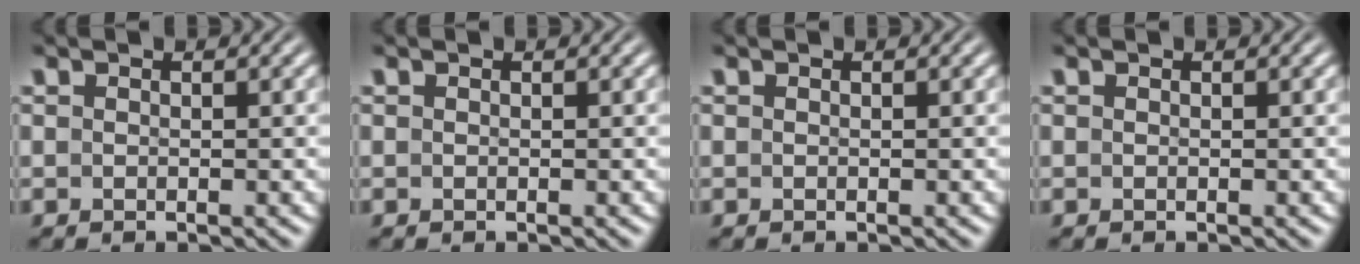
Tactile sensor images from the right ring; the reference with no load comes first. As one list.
[{"total": 0.0}, {"total": 0.0}, {"total": 1.3, "force": [-0.3, -1.2, -0.4], "torque": [0.015, -0.012, 0.005]}]